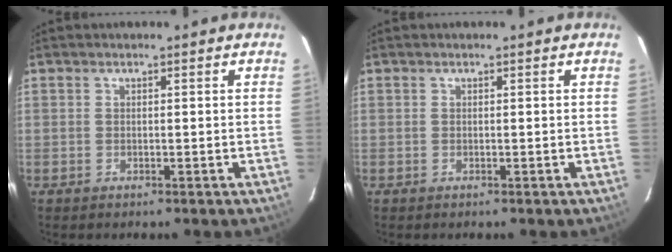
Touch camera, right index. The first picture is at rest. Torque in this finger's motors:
{"motor_torque": [0.00, 0.00, 0.00, 0.00]}